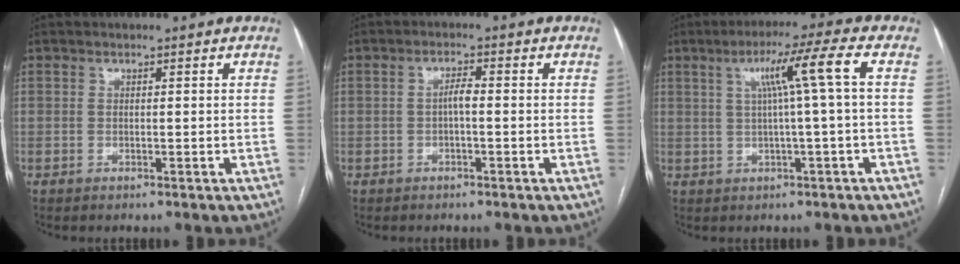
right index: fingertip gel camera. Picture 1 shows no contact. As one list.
[{"total": 2.0, "force": [-0.4, 0.4, 1.9], "torque": [-0.033, 0.005, -0.007]}, {"total": 7.5, "force": [1.4, -1.5, 7.2], "torque": [-0.123, 0.016, 0.030]}]